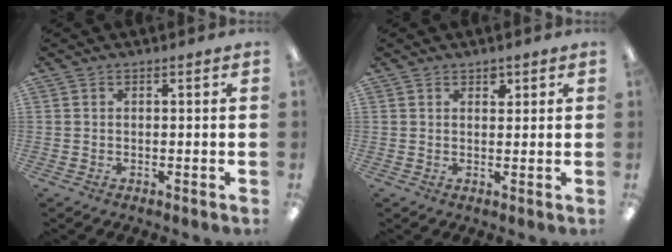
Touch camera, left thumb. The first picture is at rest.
{"total": 1.7, "force": [1.3, 0.9, 0.6], "torque": [0.003, -0.006, 0.020]}